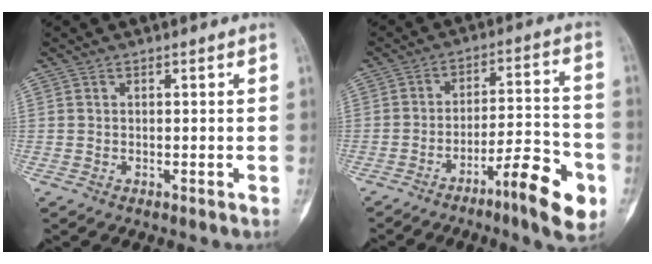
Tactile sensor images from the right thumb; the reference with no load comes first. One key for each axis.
{"total": 13.1, "fx": -6.6, "fy": 2.9, "fz": 11.0, "tx": -0.154, "ty": 0.046, "tz": -0.099}